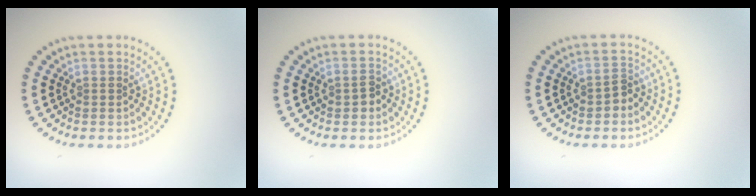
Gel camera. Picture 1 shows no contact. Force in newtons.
{"total": 1.4, "press": 1.4, "slide": 0.1}
{"total": 1.3, "press": 1.1, "slide": 0.6}